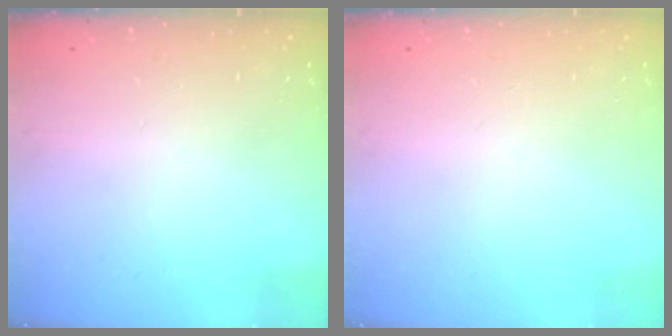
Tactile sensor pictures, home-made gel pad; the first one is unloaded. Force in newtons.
{"total": 0.0}